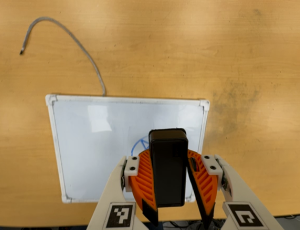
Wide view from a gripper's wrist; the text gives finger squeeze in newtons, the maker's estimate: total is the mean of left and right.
{"total": 6.9, "left": 7.4, "right": 6.4}